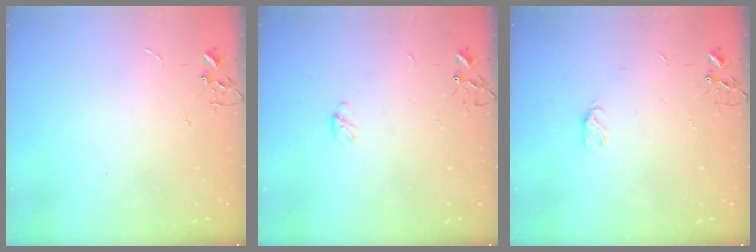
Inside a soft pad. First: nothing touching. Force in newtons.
{"total": 2.9, "press": 2.9, "slide": 0.4}
{"total": 2.5, "press": 2.5, "slide": 0.5}